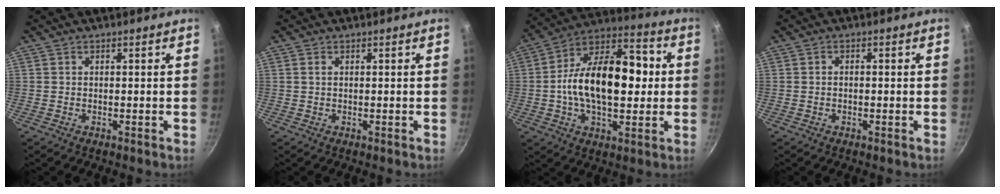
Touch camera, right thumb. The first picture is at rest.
{"total": 0.9, "force": [0.3, 0.5, 0.7], "torque": [-0.018, 0.002, 0.007]}
{"total": 21.4, "force": [0.5, 11.5, 18.0], "torque": [-0.284, 0.029, 0.004]}
{"total": 0.8, "force": [-0.2, 0.4, 0.6], "torque": [-0.008, 0.002, -0.005]}